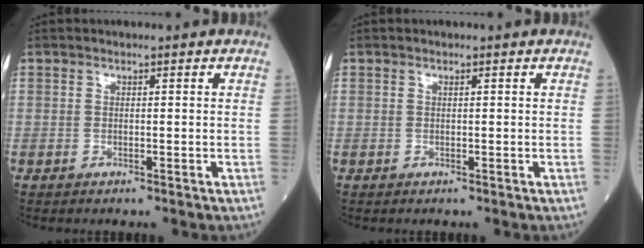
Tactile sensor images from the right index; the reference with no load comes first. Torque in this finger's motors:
{"motor_torque": [0.00, 0.00, 0.00, 0.00]}